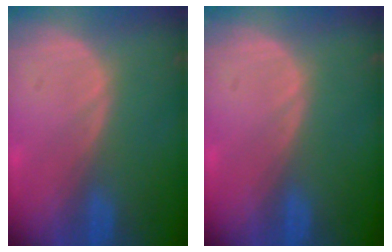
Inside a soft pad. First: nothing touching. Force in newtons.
{"total": 0.0}